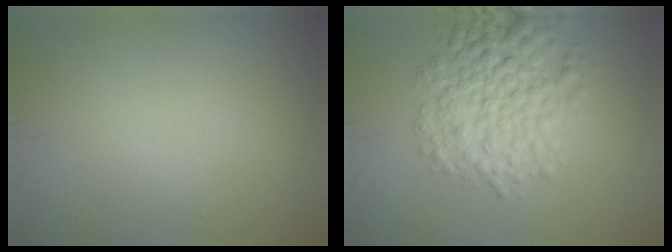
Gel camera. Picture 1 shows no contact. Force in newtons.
{"total": 6.0, "press": 6.0, "slide": 0.1}